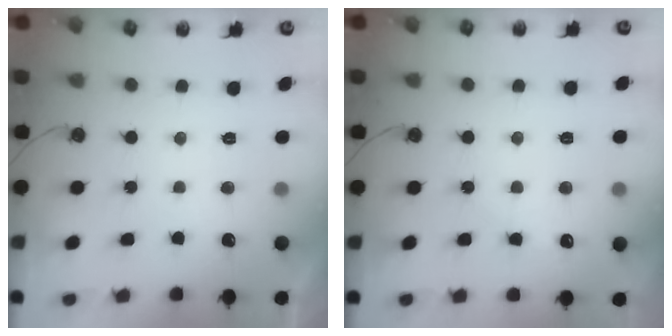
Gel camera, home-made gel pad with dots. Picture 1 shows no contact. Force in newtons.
{"total": 4.9, "press": 4.8, "slide": 0.6}